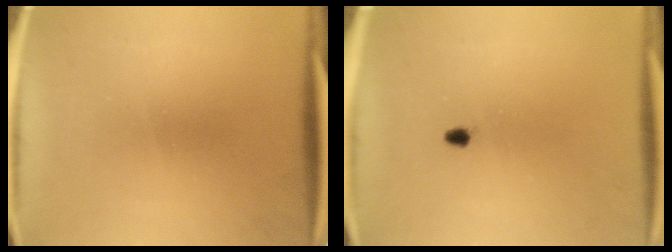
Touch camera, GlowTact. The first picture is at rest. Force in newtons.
{"total": 0.9}